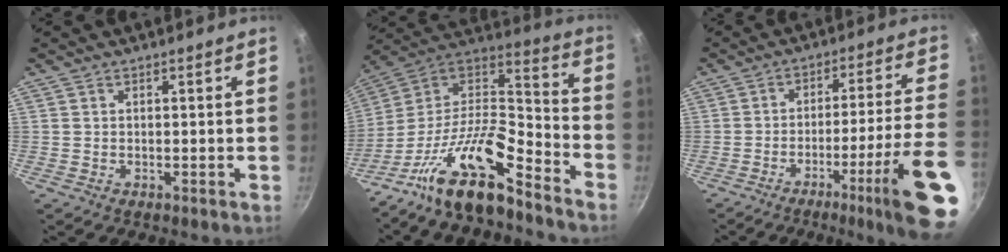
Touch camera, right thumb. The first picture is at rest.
{"total": 19.7, "force": [-12.8, 7.1, 13.2], "torque": [-0.222, 0.091, -0.248]}
{"total": 18.3, "force": [-9.1, 0.9, 15.9], "torque": [-0.207, 0.038, -0.127]}